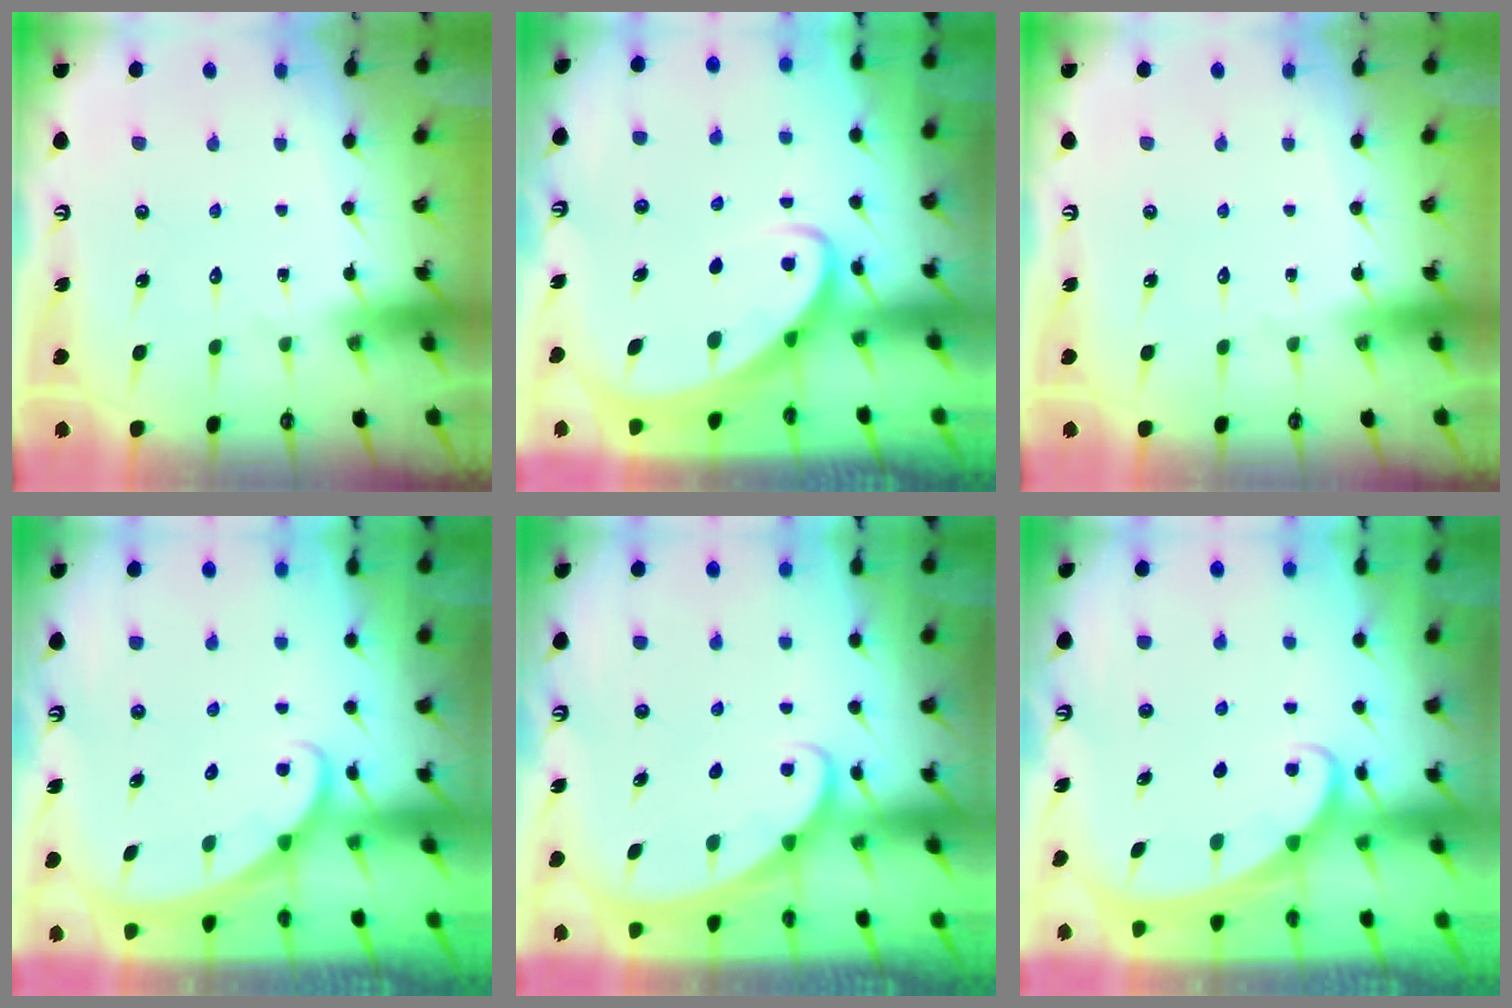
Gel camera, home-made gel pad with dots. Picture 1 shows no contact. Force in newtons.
{"total": 3.8, "press": 3.7, "slide": 0.5}
{"total": 0.0}
{"total": 1.6, "press": 1.6, "slide": 0.1}
{"total": 1.7, "press": 1.7, "slide": 0.1}
{"total": 1.9, "press": 1.9, "slide": 0.2}